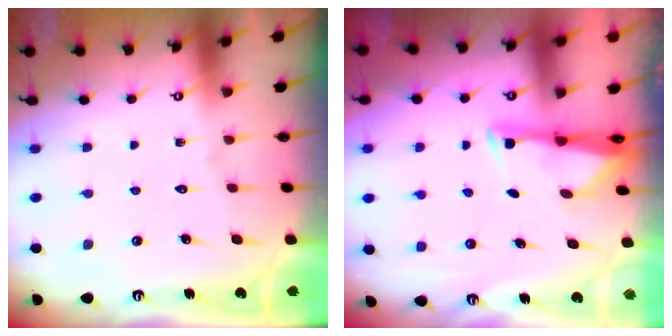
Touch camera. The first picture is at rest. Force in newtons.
{"total": 2.9, "press": 2.9, "slide": 0.4}